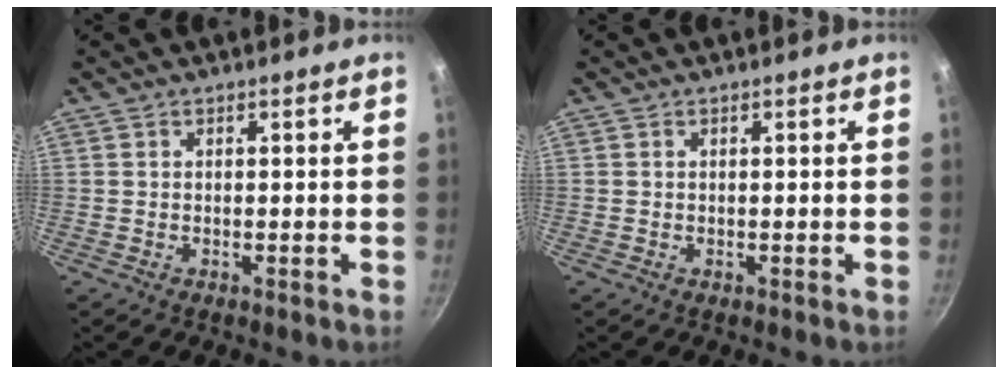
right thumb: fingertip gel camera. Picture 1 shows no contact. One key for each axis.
{"total": 0.0}